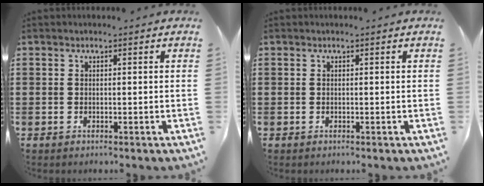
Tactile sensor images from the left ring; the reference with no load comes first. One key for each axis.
{"total": 0.0}